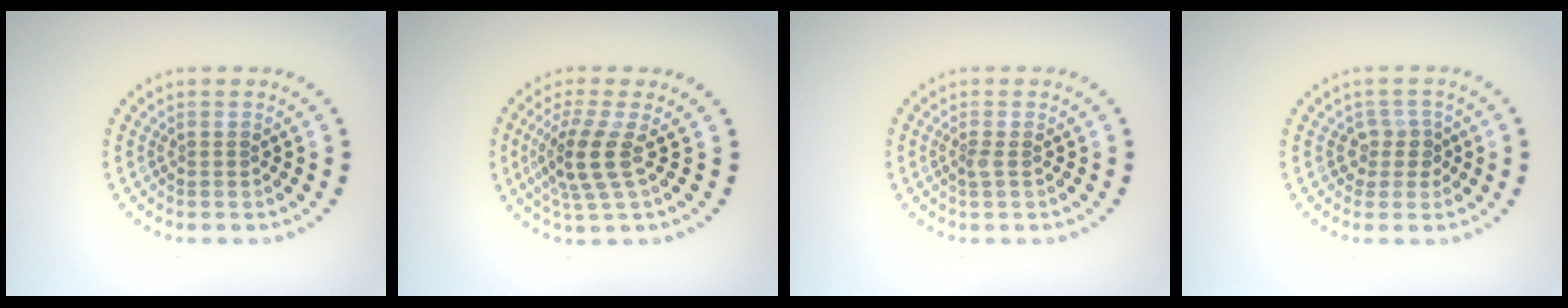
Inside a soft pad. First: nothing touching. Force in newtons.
{"total": 3.5, "press": 2.7, "slide": 2.3}
{"total": 0.7, "press": 0.5, "slide": 0.5}
{"total": 1.8, "press": 1.4, "slide": 1.2}